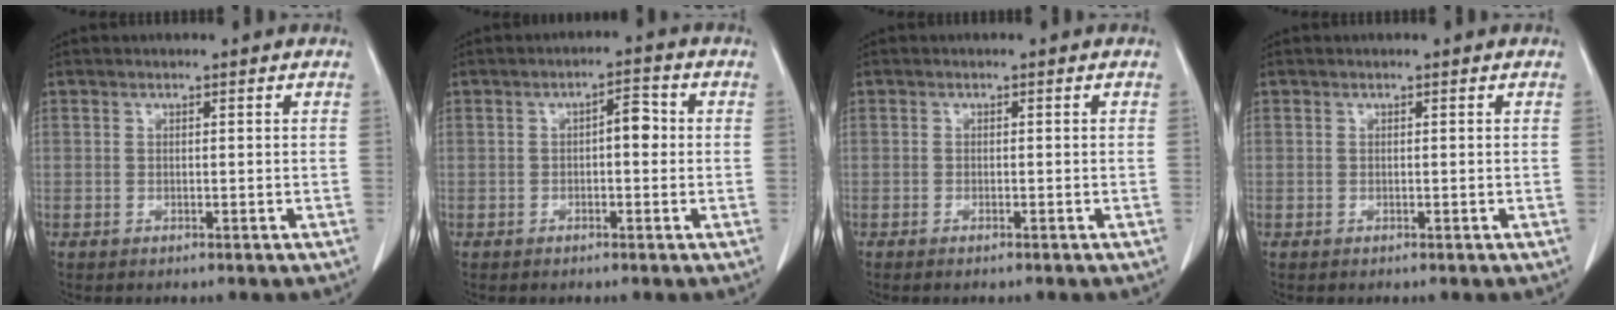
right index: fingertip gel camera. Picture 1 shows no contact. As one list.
[{"total": 3.4, "force": [0.1, 1.3, 3.1], "torque": [-0.045, 0.014, -0.001]}, {"total": 0.7, "force": [-0.5, 0.0, 0.5], "torque": [-0.010, -0.001, -0.009]}, {"total": 0.0}]